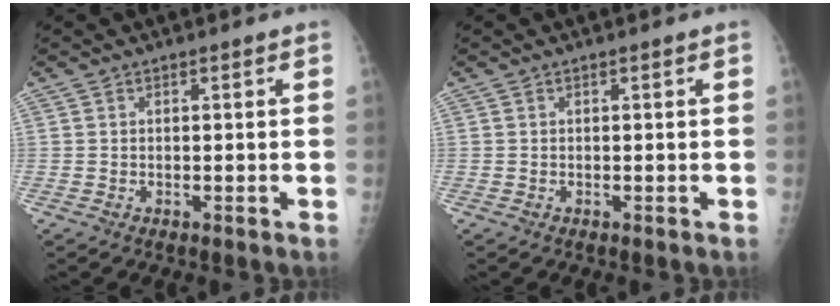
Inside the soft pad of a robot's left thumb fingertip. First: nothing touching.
{"total": 0.0}